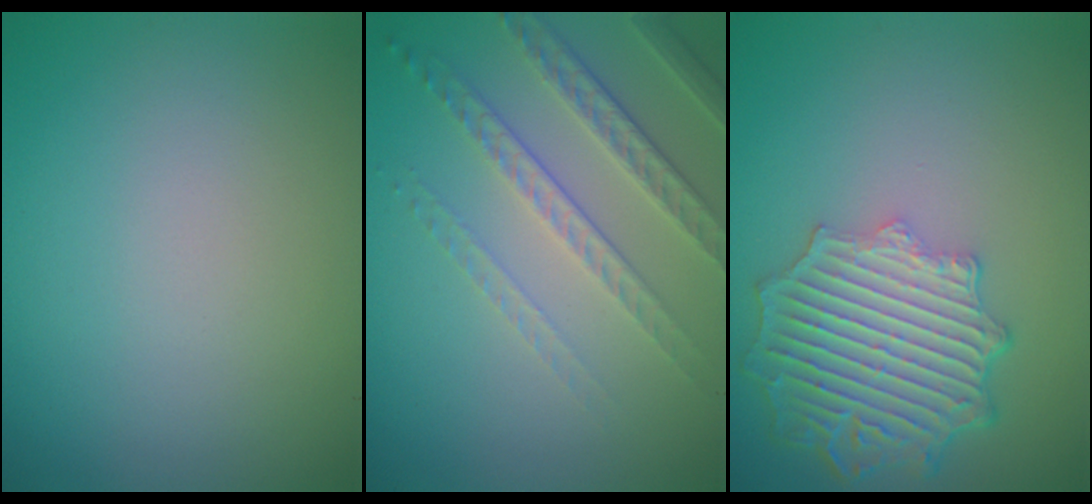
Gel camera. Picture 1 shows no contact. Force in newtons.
{"total": 4.7, "press": 3.1, "slide": 3.4}
{"total": 6.9, "press": 5.4, "slide": 4.3}